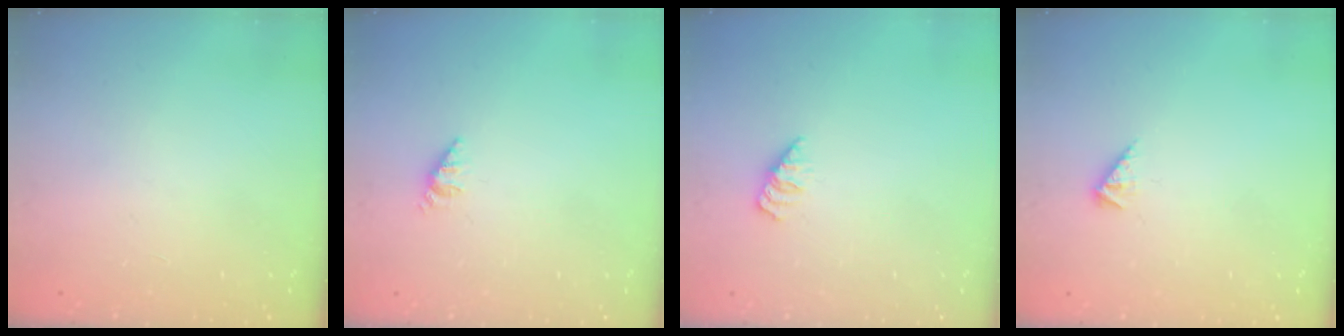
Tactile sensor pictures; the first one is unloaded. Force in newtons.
{"total": 2.6, "press": 2.6, "slide": 0.3}
{"total": 1.7, "press": 1.7, "slide": 0.3}
{"total": 2.8, "press": 2.7, "slide": 0.4}